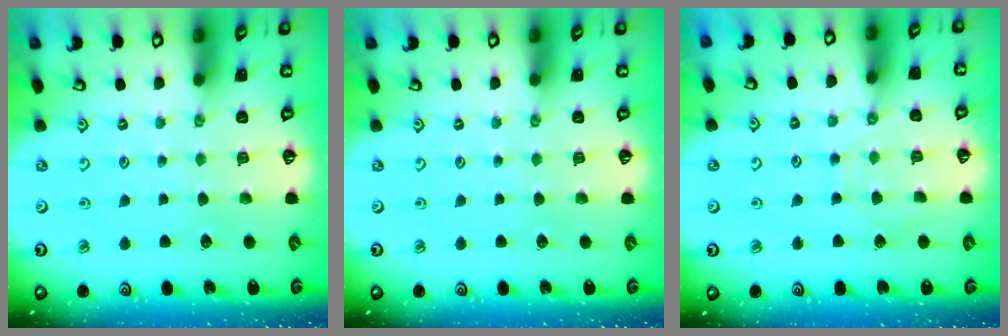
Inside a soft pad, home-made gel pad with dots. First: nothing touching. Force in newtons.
{"total": 0.0}
{"total": 3.9, "press": 3.9, "slide": 0.5}